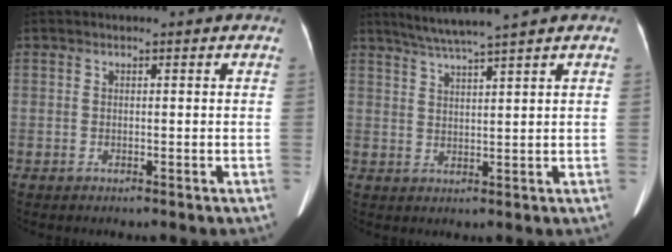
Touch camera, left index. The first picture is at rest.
{"total": 6.5, "force": [5.5, -1.5, 3.2], "torque": [-0.057, 0.011, 0.096]}